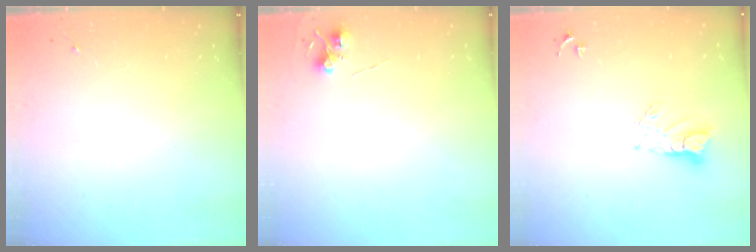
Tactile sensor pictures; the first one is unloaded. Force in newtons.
{"total": 5.5, "press": 5.5, "slide": 0.5}
{"total": 7.7, "press": 7.7, "slide": 0.7}